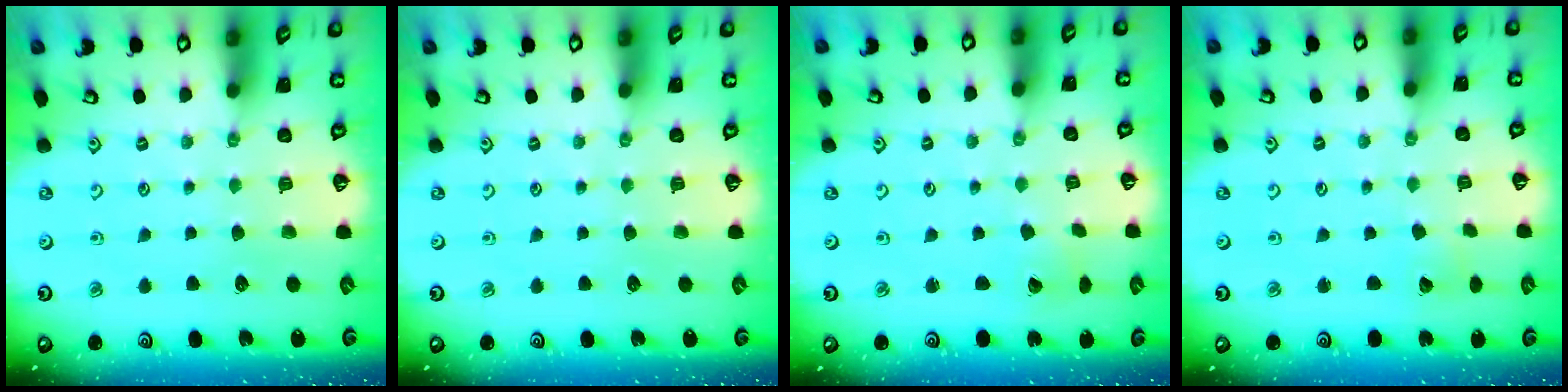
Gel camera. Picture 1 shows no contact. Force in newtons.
{"total": 0.0}
{"total": 2.6, "press": 2.6, "slide": 0.3}
{"total": 2.4, "press": 2.4, "slide": 0.2}